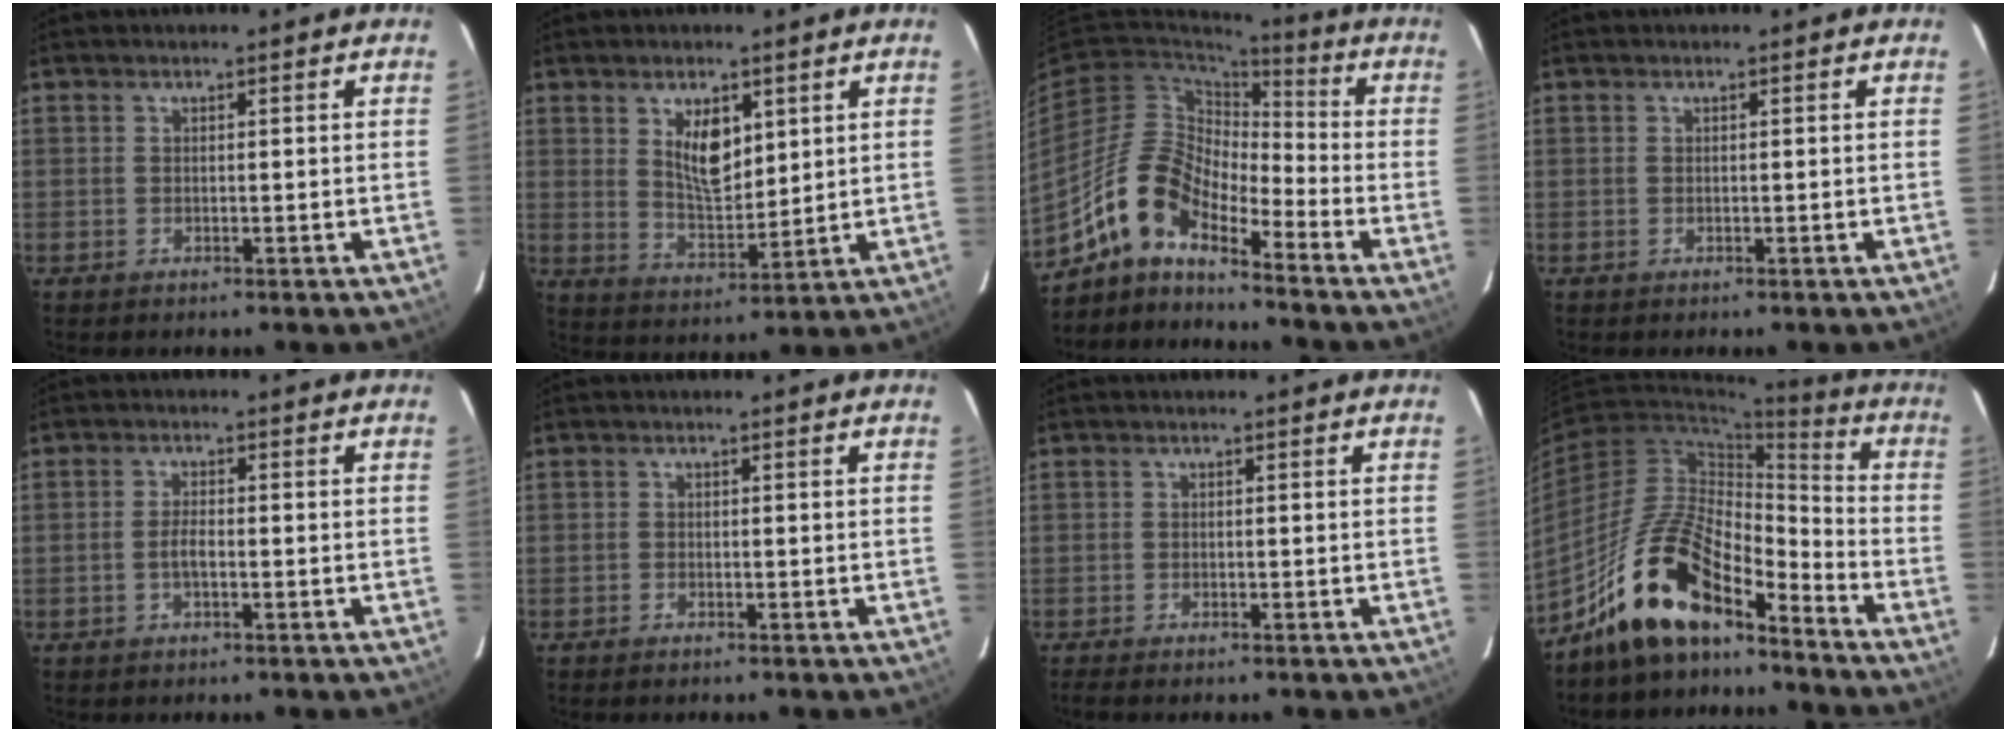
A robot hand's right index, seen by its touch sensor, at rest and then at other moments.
{"total": 8.0, "force": [3.3, 4.0, 6.1], "torque": [-0.102, -0.002, 0.068]}
{"total": 11.8, "force": [-8.9, 4.0, 6.7], "torque": [-0.126, 0.015, -0.185]}
{"total": 0.0}
{"total": 2.3, "force": [-0.8, 0.7, 2.1], "torque": [-0.044, 0.003, -0.016]}
{"total": 0.8, "force": [-0.8, 0.2, 0.3], "torque": [-0.009, 0.000, -0.017]}
{"total": 2.2, "force": [-1.9, 0.2, 1.1], "torque": [-0.029, -0.009, -0.033]}
{"total": 15.9, "force": [-12.2, 5.3, 8.8], "torque": [-0.170, 0.020, -0.230]}